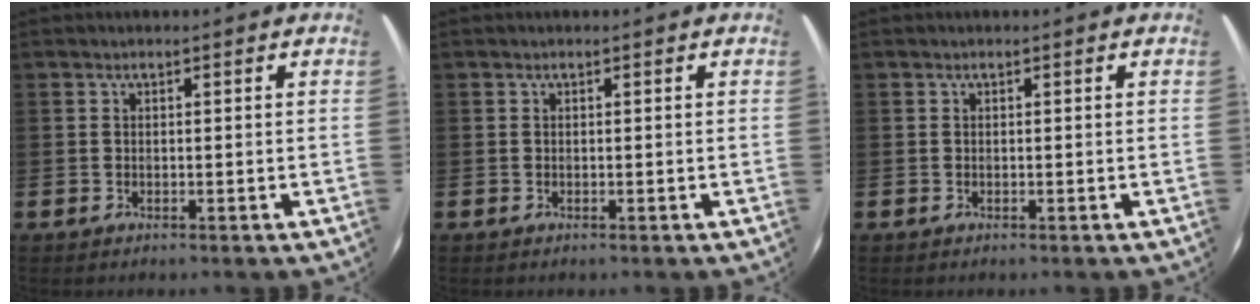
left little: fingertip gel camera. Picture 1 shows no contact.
{"total": 0.0}
{"total": 0.0}